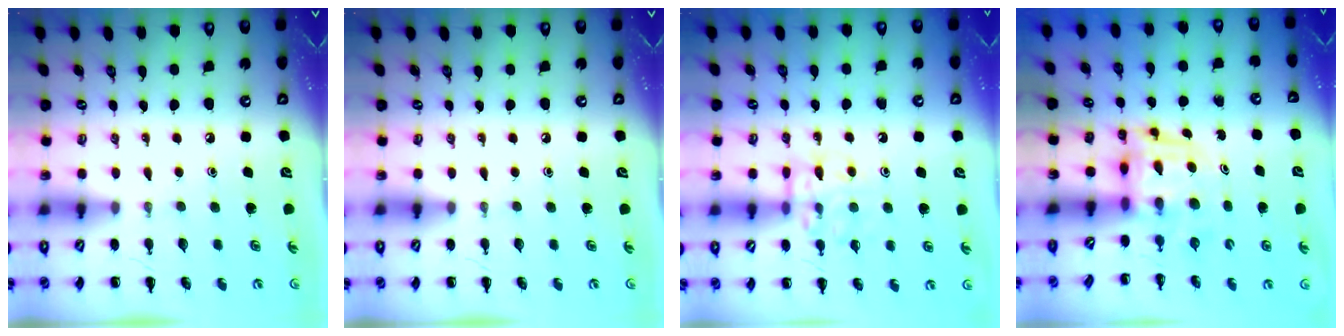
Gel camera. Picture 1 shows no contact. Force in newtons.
{"total": 0.0}
{"total": 11.7, "press": 11.7, "slide": 1.2}
{"total": 3.9, "press": 3.8, "slide": 0.7}